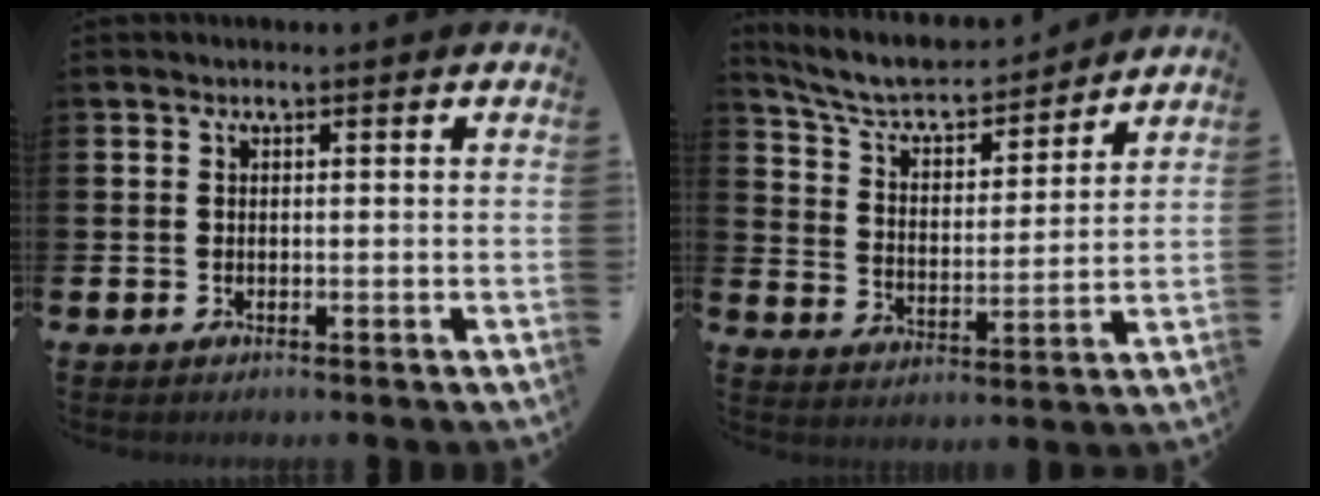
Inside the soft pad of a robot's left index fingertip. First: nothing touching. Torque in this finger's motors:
{"motor_torque": [0.00, -0.38, 0.44, 0.11]}